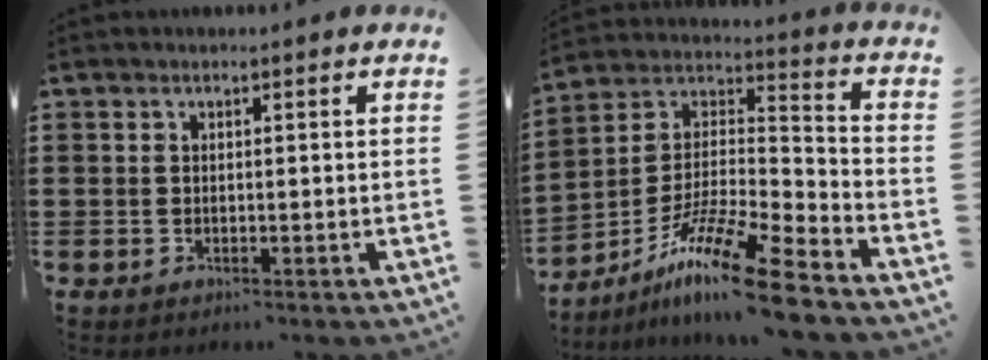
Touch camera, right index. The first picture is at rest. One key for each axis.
{"total": 14.7, "fx": -11.3, "fy": 1.0, "fz": 9.4, "tx": -0.169, "ty": 0.026, "tz": -0.212}